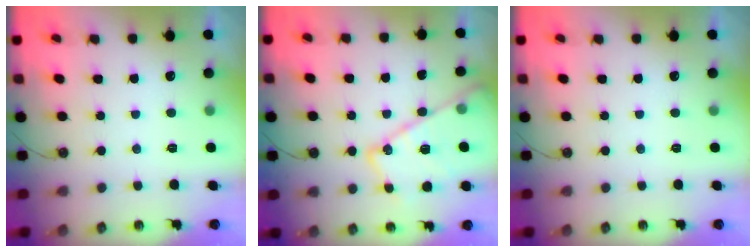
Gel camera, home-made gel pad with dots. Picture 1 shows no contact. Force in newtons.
{"total": 18.1, "press": 18.1, "slide": 1.0}
{"total": 0.0}